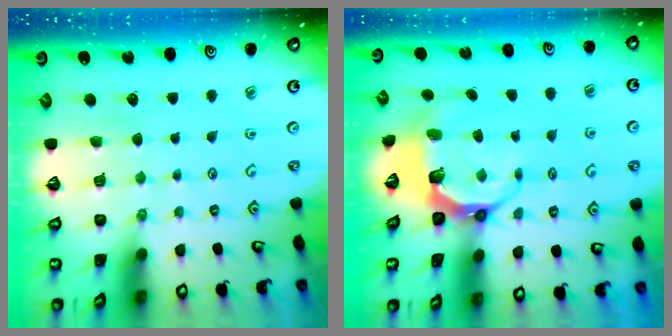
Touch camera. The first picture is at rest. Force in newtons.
{"total": 7.2, "press": 6.0, "slide": 4.1}